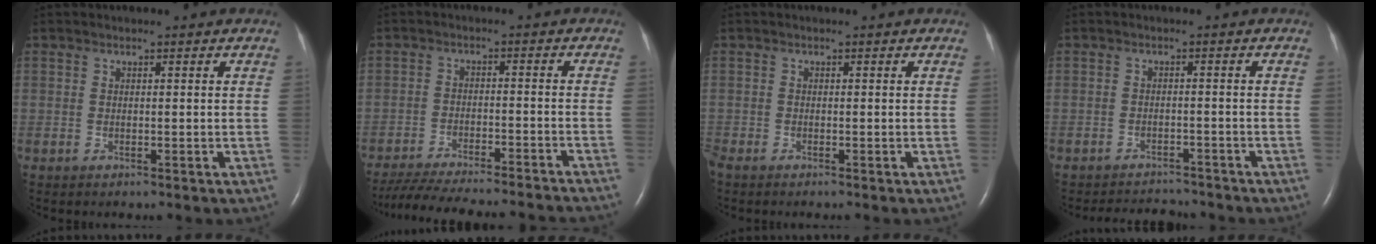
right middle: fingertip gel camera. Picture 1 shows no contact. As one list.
[{"total": 22.0, "force": [-20.0, 1.8, 8.9], "torque": [-0.151, -0.038, -0.277]}, {"total": 0.9, "force": [-0.9, 0.1, 0.3], "torque": [-0.014, -0.004, -0.018]}, {"total": 5.7, "force": [-5.6, 1.3, 0.3], "torque": [-0.007, 0.002, -0.076]}]